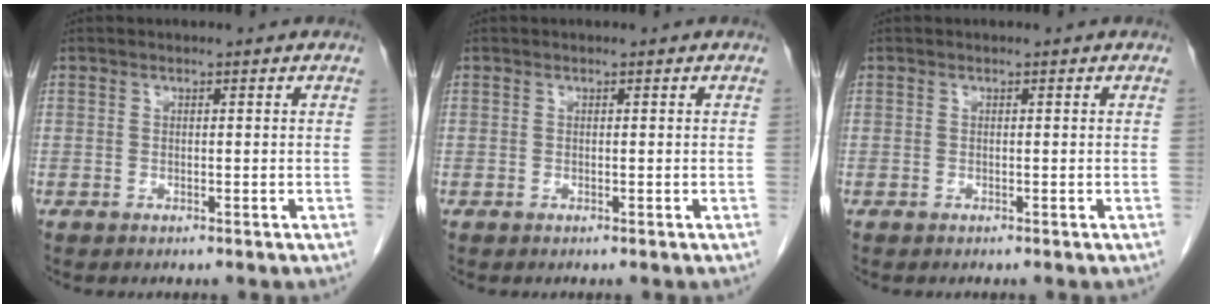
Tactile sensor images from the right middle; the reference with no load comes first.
{"total": 0.0}
{"total": 0.0}